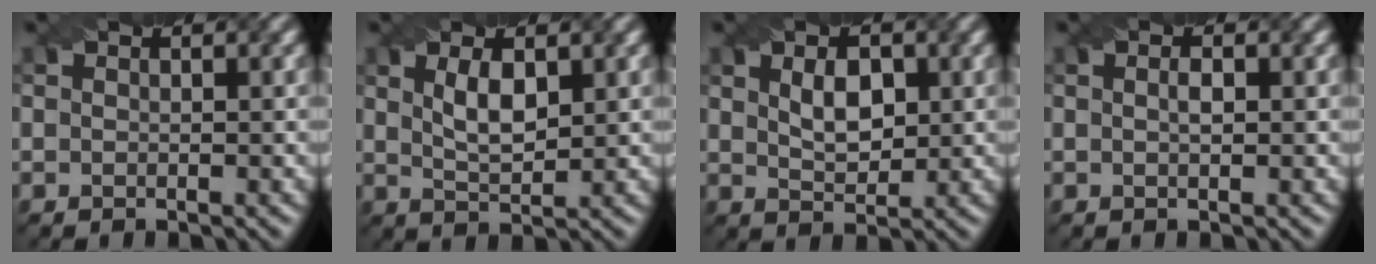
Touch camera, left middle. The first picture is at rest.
{"total": 3.0, "force": [1.2, 1.2, 2.5], "torque": [-0.054, 0.000, 0.026]}
{"total": 3.2, "force": [0.9, 1.8, 2.5], "torque": [-0.046, 0.002, 0.018]}
{"total": 1.0, "force": [0.1, 0.3, 0.9], "torque": [-0.017, 0.002, 0.004]}